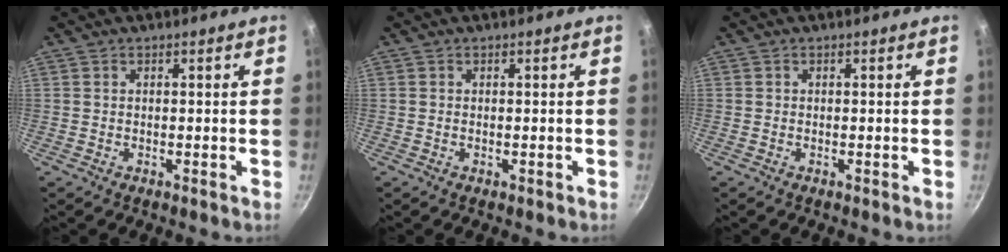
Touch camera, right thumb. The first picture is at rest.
{"total": 0.0}
{"total": 0.0}